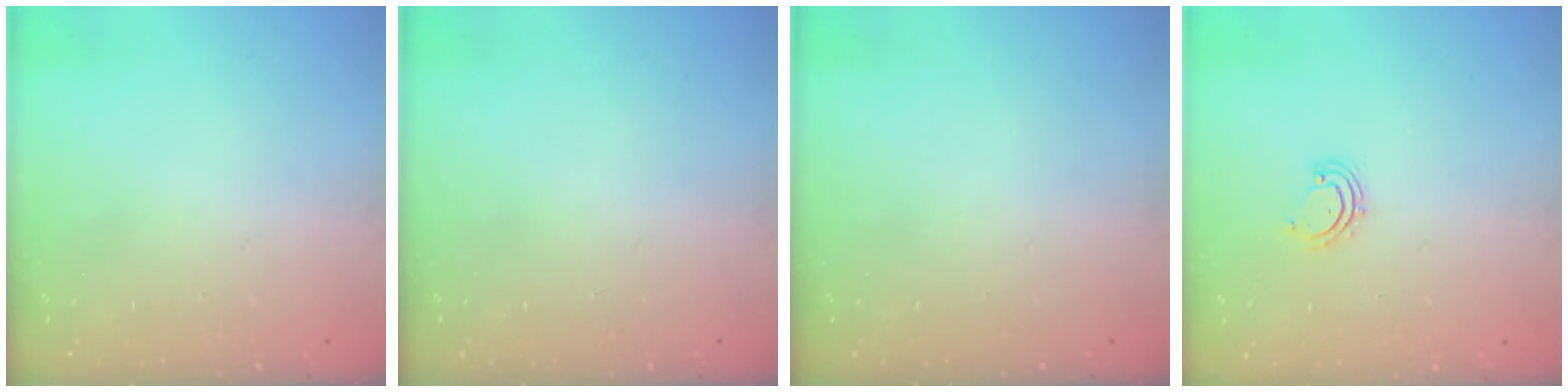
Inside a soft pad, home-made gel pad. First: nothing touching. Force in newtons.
{"total": 0.0}
{"total": 0.0}
{"total": 2.7, "press": 2.6, "slide": 0.5}